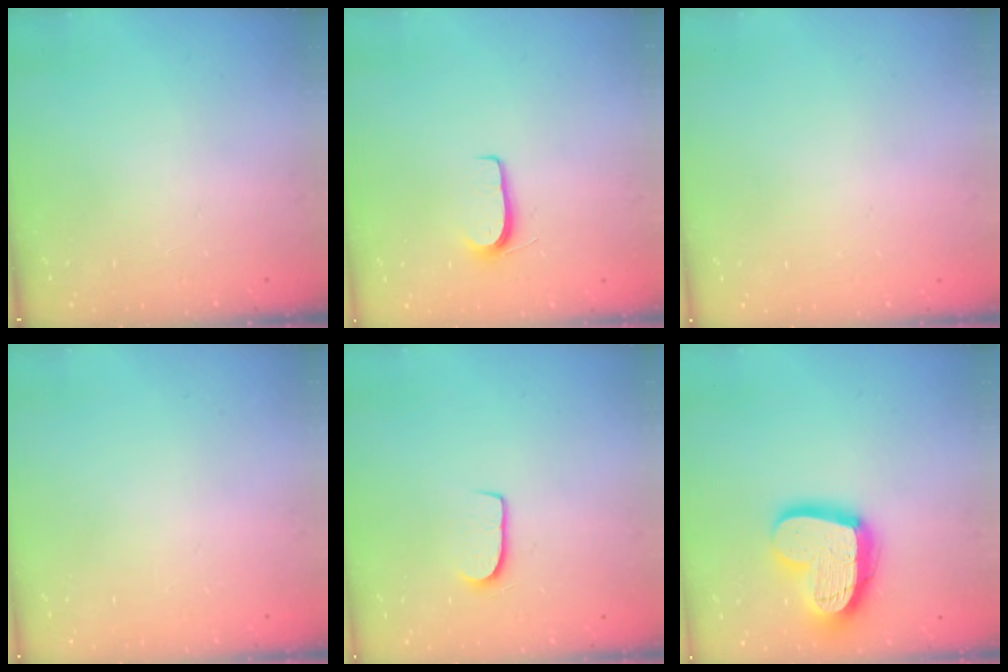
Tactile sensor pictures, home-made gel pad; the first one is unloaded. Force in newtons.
{"total": 5.8, "press": 5.8, "slide": 0.6}
{"total": 0.0}
{"total": 0.0}
{"total": 7.7, "press": 7.6, "slide": 0.7}
{"total": 21.4, "press": 21.3, "slide": 2.1}